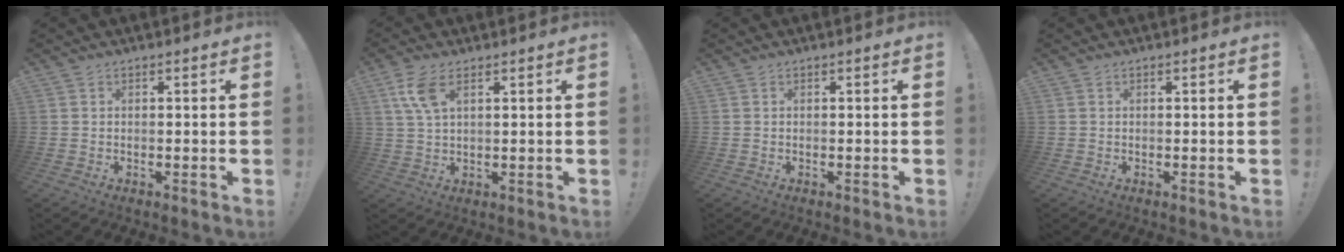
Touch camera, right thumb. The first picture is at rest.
{"total": 7.0, "force": [3.2, 2.9, 5.5], "torque": [-0.109, -0.005, 0.058]}
{"total": 0.0}
{"total": 0.0}